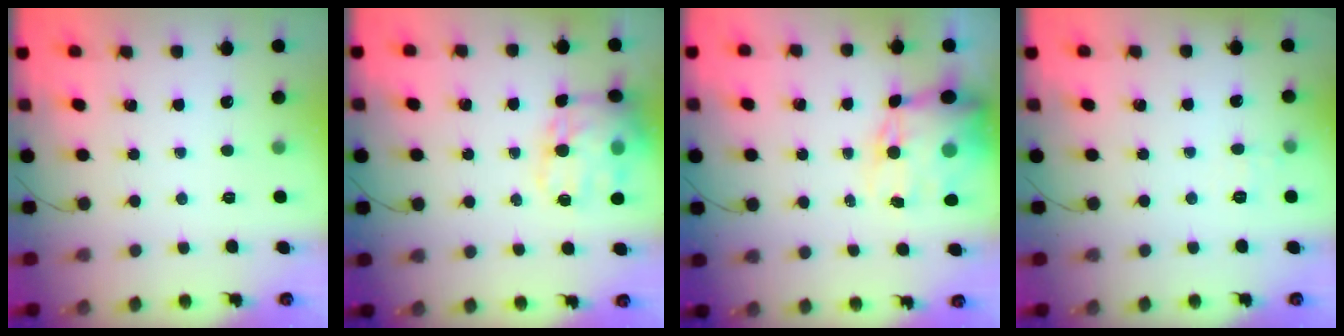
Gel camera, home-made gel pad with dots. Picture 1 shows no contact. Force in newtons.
{"total": 17.9, "press": 17.6, "slide": 3.1}
{"total": 15.0, "press": 14.6, "slide": 3.4}
{"total": 5.3, "press": 5.2, "slide": 1.3}